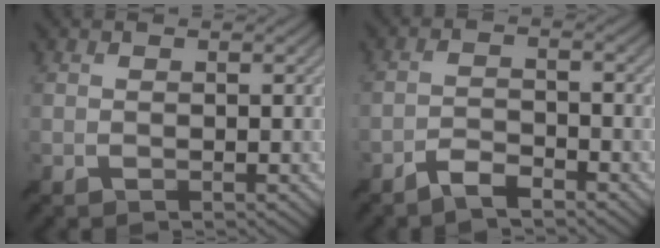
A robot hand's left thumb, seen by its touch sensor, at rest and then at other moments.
{"total": 3.2, "force": [-2.7, 0.7, 1.7], "torque": [-0.035, 0.002, -0.058]}